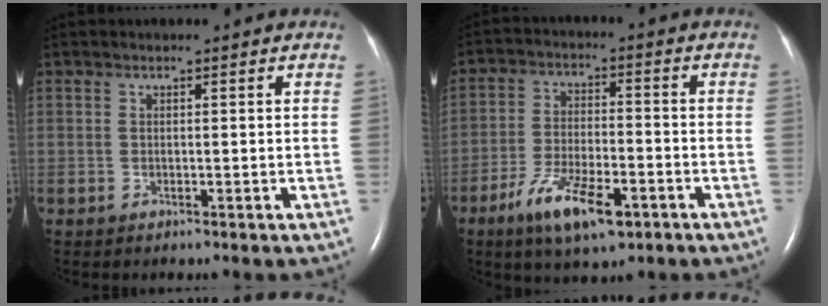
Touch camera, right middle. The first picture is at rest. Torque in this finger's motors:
{"motor_torque": [1.16, -0.99, 0.20, 0.15]}